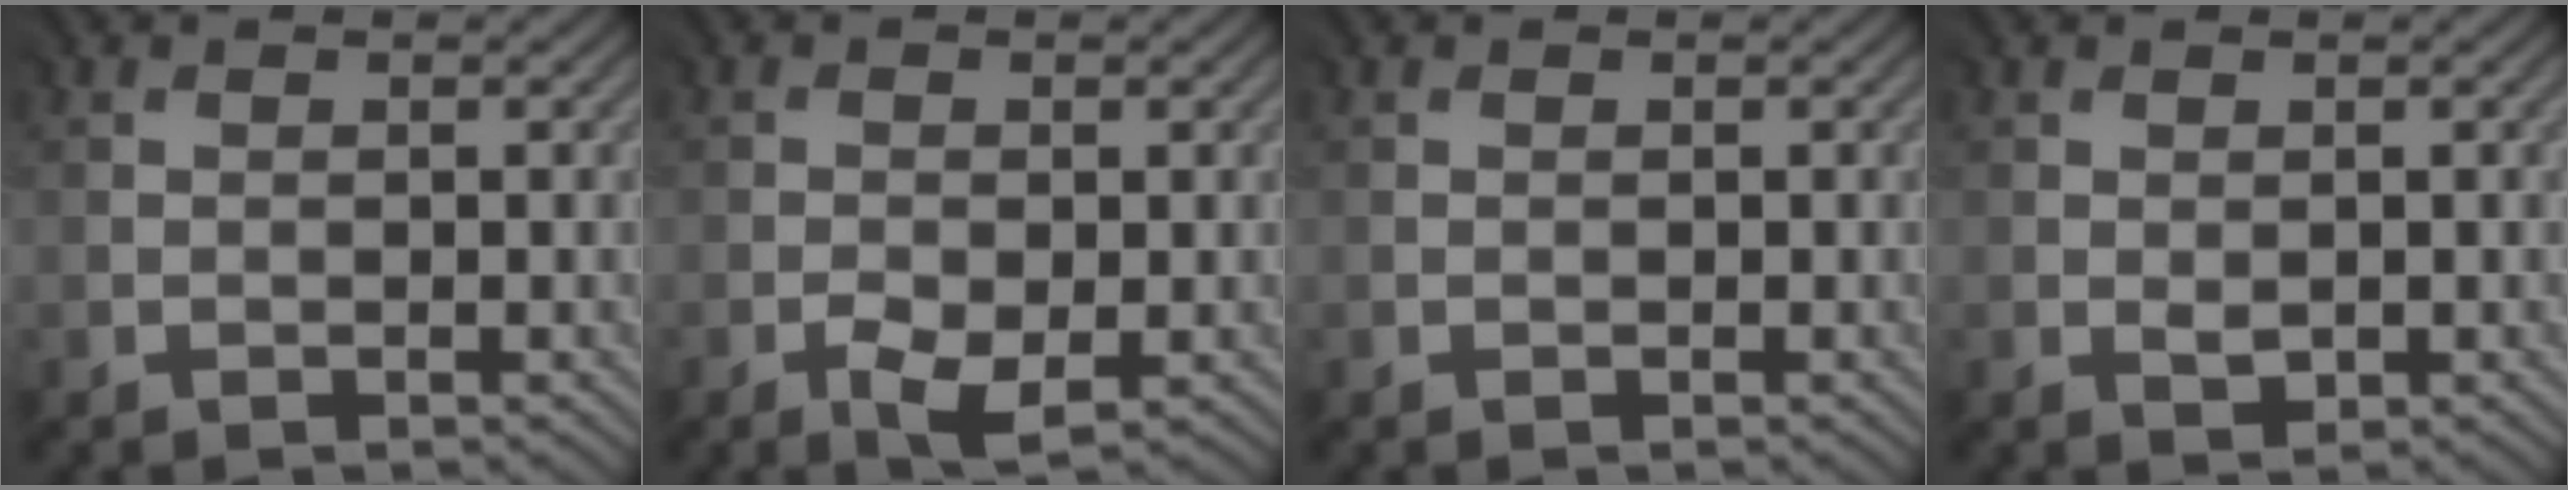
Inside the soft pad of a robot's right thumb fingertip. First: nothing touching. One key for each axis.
{"total": 3.0, "fx": -1.4, "fy": 1.4, "fz": 2.3, "tx": -0.047, "ty": -0.007, "tz": -0.021}
{"total": 0.0}
{"total": 1.0, "fx": 0.0, "fy": 0.8, "fz": 0.6, "tx": -0.009, "ty": -0.003, "tz": 0.004}